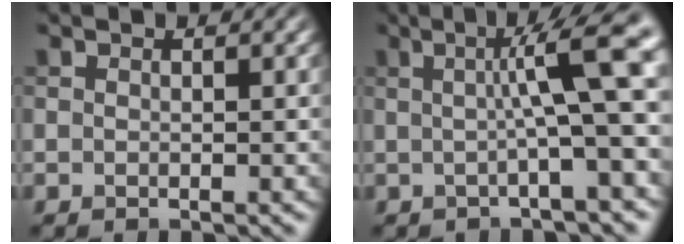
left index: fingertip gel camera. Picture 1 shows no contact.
{"total": 8.1, "force": [1.1, 1.2, 8.0], "torque": [-0.103, 0.014, 0.011]}